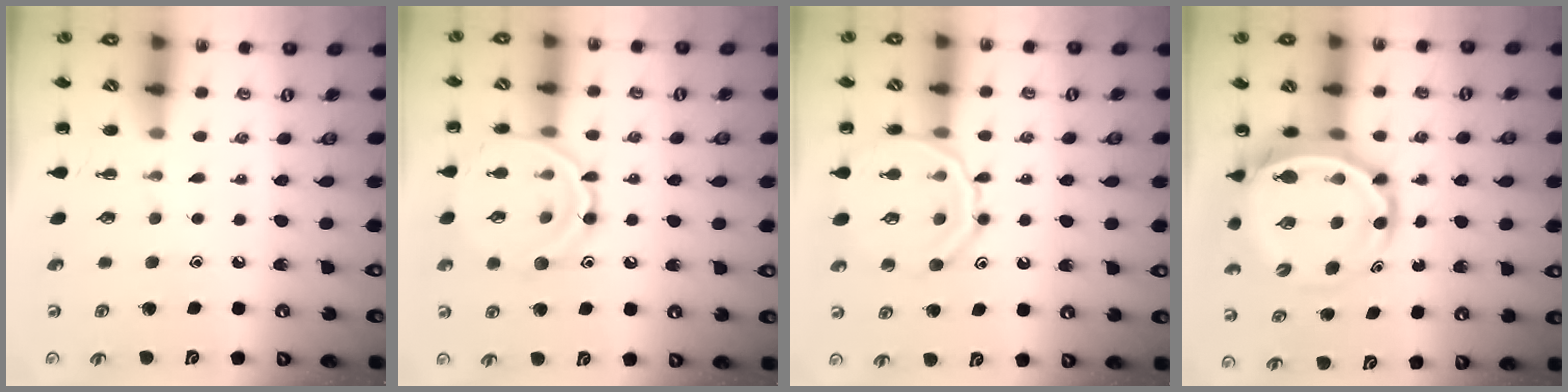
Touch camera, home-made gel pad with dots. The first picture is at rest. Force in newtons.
{"total": 12.8, "press": 12.8, "slide": 0.5}
{"total": 14.4, "press": 14.3, "slide": 1.7}
{"total": 8.4, "press": 8.1, "slide": 2.4}